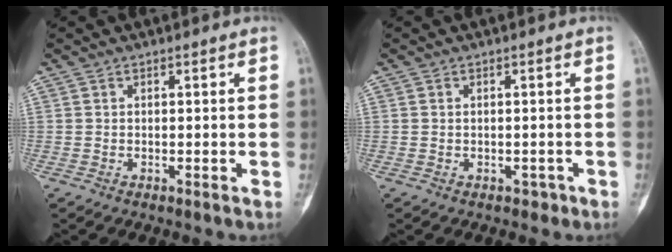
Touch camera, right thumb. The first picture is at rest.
{"total": 1.4, "force": [-0.4, 1.2, 0.6], "torque": [0.002, 0.009, 0.000]}